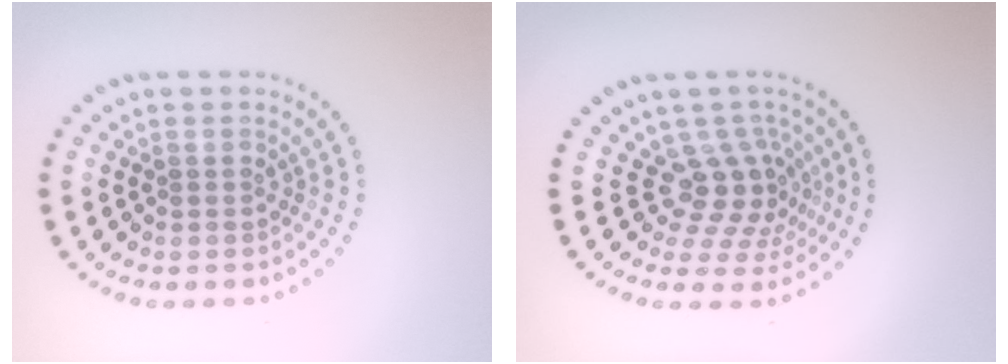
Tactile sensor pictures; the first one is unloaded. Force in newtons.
{"total": 3.8, "press": 2.8, "slide": 2.7}